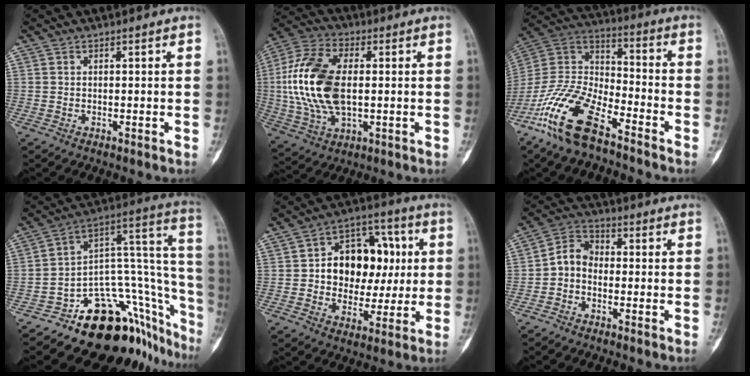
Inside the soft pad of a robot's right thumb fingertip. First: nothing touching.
{"total": 18.6, "force": [0.6, 10.5, 15.3], "torque": [-0.320, 0.007, 0.014]}
{"total": 18.1, "force": [-11.7, 7.1, 11.8], "torque": [-0.236, 0.063, -0.224]}
{"total": 25.1, "force": [-14.5, 11.9, 16.6], "torque": [-0.093, 0.151, -0.201]}
{"total": 15.8, "force": [1.4, 11.6, 10.7], "torque": [-0.105, 0.025, 0.023]}
{"total": 5.6, "force": [-1.5, 4.2, 3.4], "torque": [-0.048, 0.026, -0.045]}